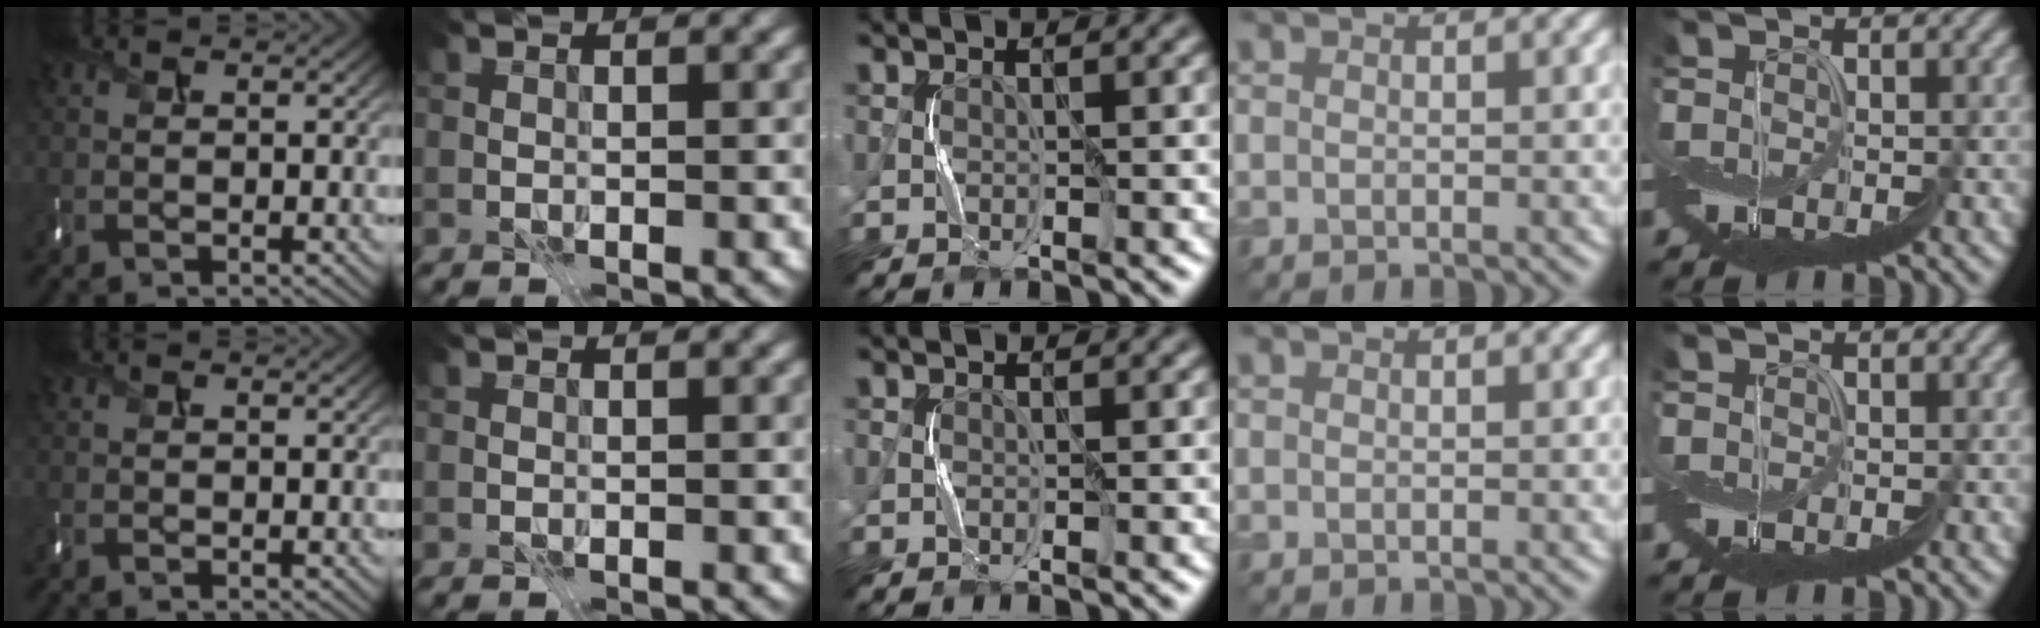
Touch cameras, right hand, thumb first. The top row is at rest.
{}